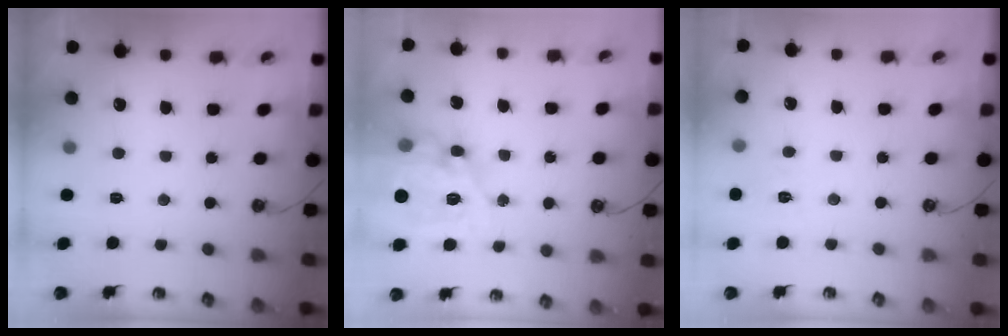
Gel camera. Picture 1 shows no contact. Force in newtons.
{"total": 18.5, "press": 18.5, "slide": 1.5}
{"total": 5.9, "press": 5.9, "slide": 0.6}